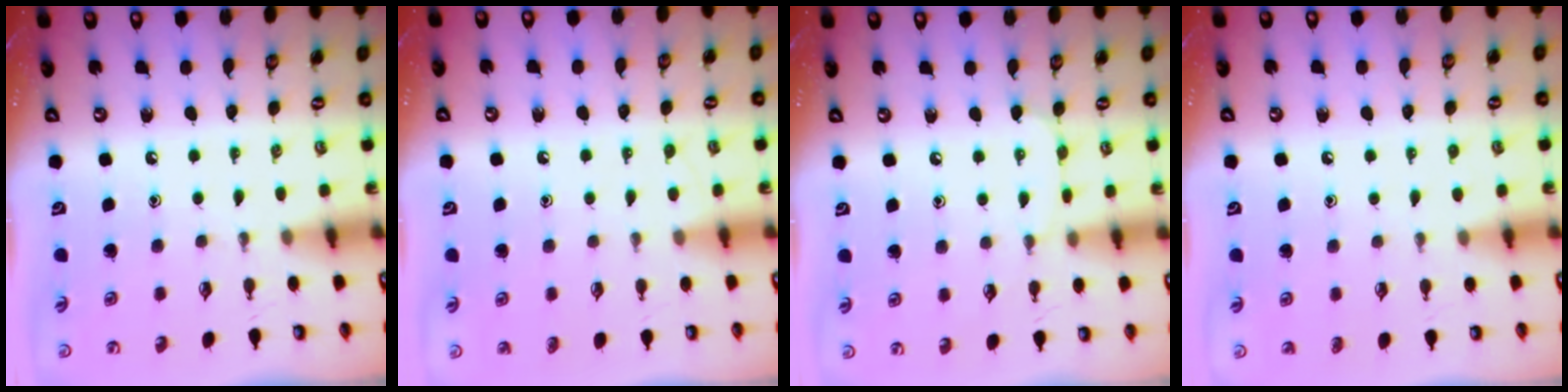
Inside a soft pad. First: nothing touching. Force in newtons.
{"total": 5.6, "press": 5.6, "slide": 0.5}
{"total": 7.8, "press": 7.7, "slide": 0.5}
{"total": 2.9, "press": 2.9, "slide": 0.4}